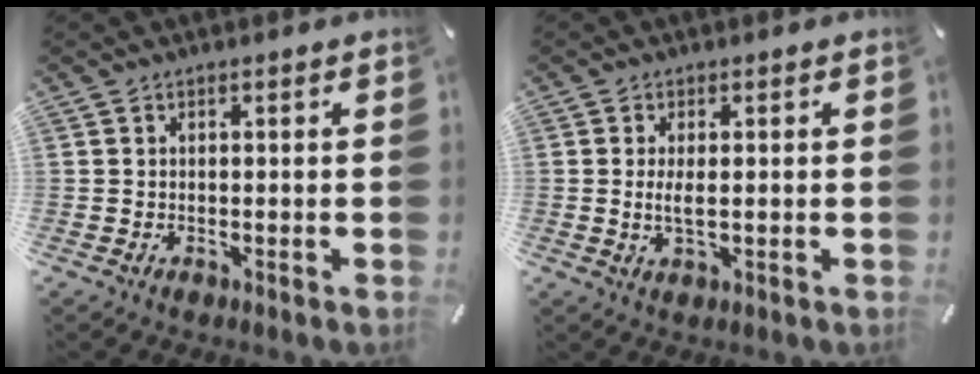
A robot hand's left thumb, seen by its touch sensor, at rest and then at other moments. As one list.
[{"total": 3.6, "force": [0.1, 1.3, 3.3], "torque": [-0.069, -0.008, -0.006]}]